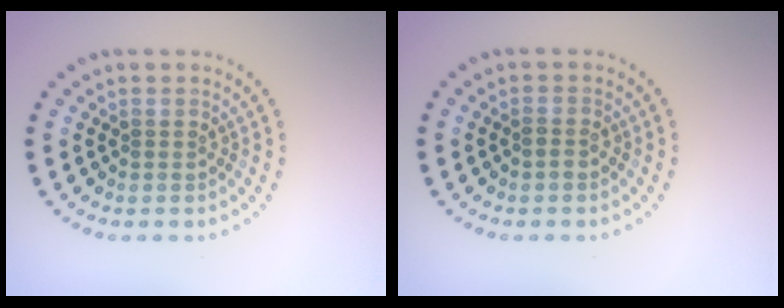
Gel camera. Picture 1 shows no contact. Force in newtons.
{"total": 0.9, "press": 0.9, "slide": 0.3}